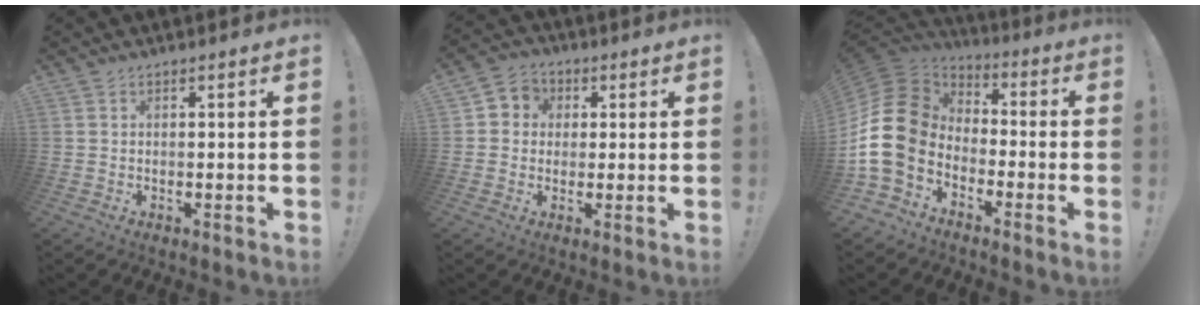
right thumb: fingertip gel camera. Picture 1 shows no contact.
{"total": 5.5, "force": [-0.2, 5.3, 1.5], "torque": [-0.019, 0.011, -0.001]}
{"total": 15.4, "force": [-2.8, 11.4, 10.0], "torque": [-0.201, 0.017, -0.040]}